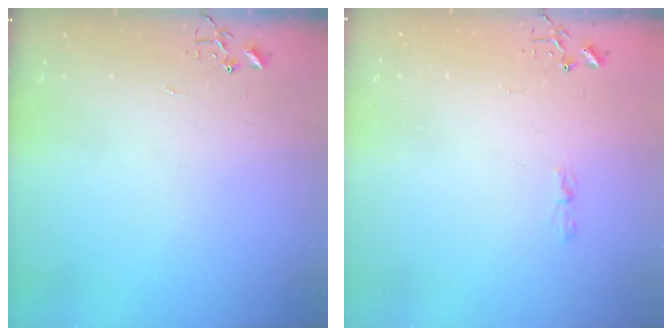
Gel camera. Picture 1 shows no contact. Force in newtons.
{"total": 3.9, "press": 3.9, "slide": 0.5}